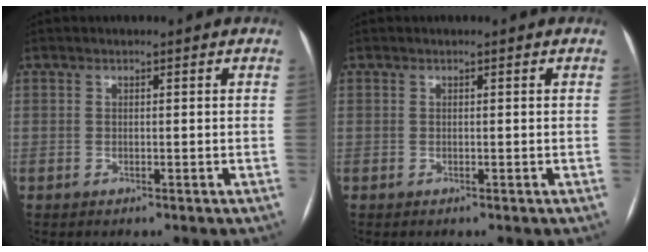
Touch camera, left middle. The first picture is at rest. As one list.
[{"total": 0.0}]